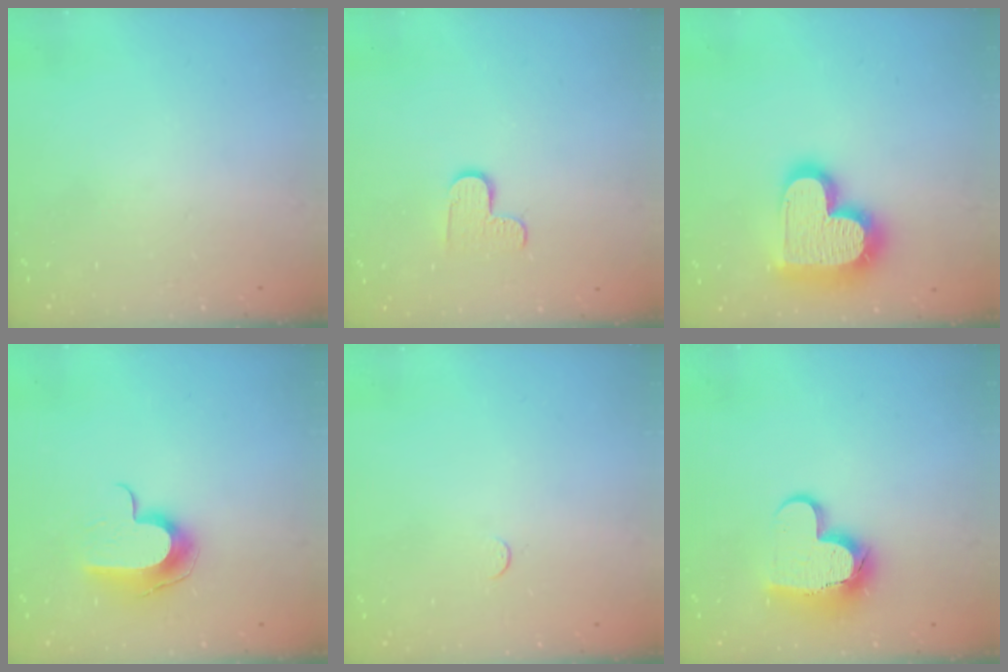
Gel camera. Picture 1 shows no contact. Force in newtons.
{"total": 5.0, "press": 5.0, "slide": 0.5}
{"total": 22.2, "press": 22.1, "slide": 1.8}
{"total": 9.8, "press": 9.8, "slide": 0.6}
{"total": 2.4, "press": 2.4, "slide": 0.3}
{"total": 12.0, "press": 12.0, "slide": 1.1}